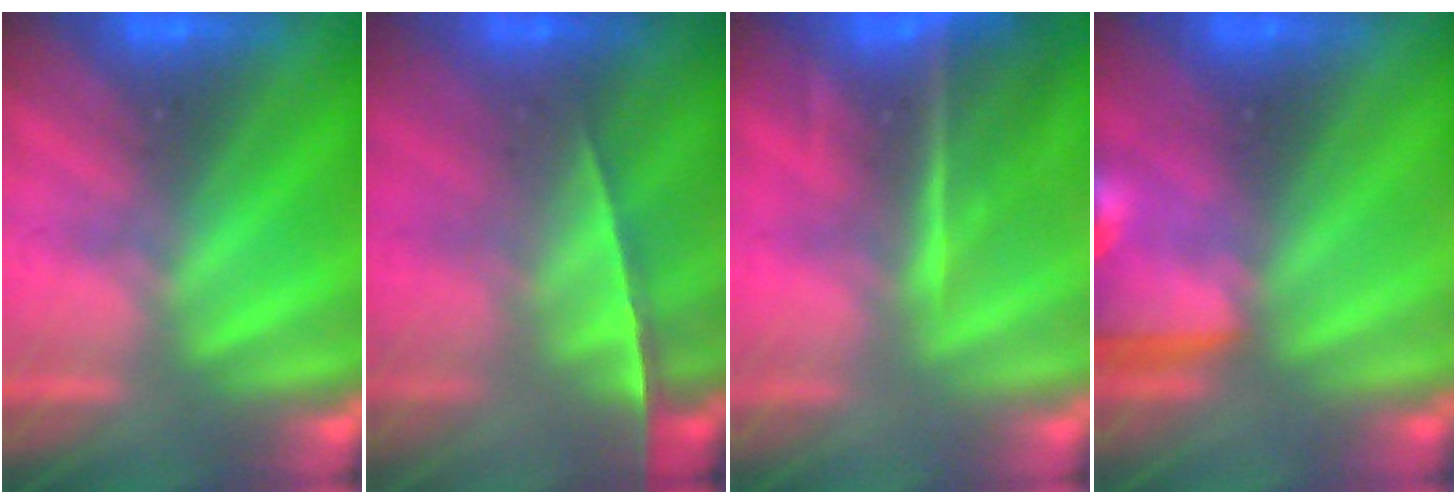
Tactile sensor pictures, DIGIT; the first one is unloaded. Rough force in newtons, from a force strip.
{"total": 1.4}
{"total": 7.1}
{"total": 8.3}